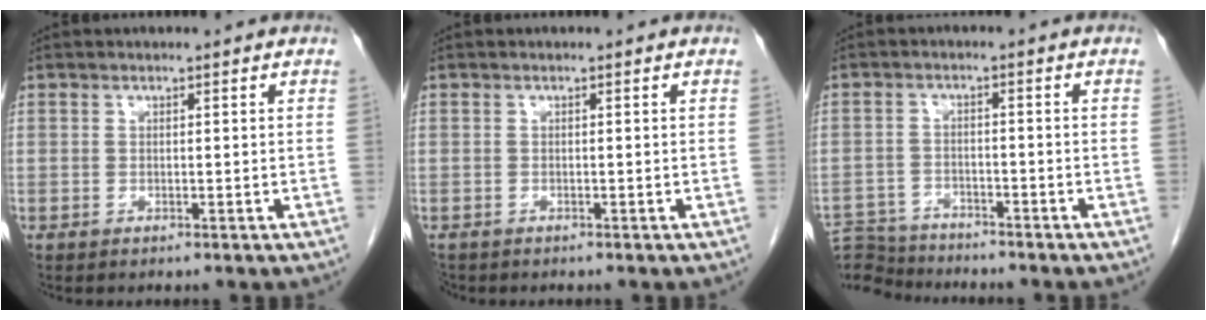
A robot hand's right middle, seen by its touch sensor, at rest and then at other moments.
{"total": 1.2, "force": [-1.0, 0.6, 0.2], "torque": [-0.011, -0.002, -0.017]}
{"total": 8.3, "force": [-8.2, 1.3, 0.5], "torque": [-0.010, 0.005, -0.144]}